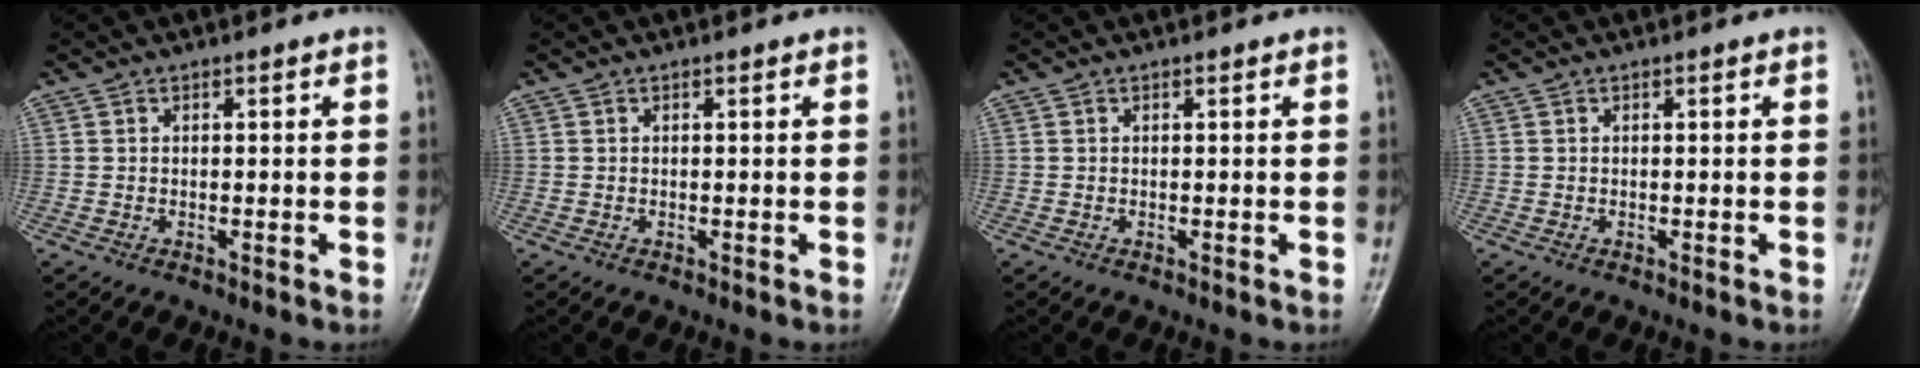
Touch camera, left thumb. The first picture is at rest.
{"total": 0.0}
{"total": 0.0}
{"total": 0.0}